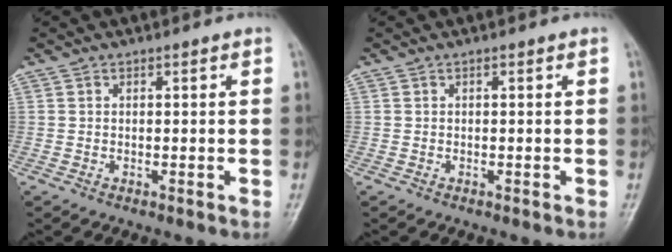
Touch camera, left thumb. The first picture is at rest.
{"total": 0.0}